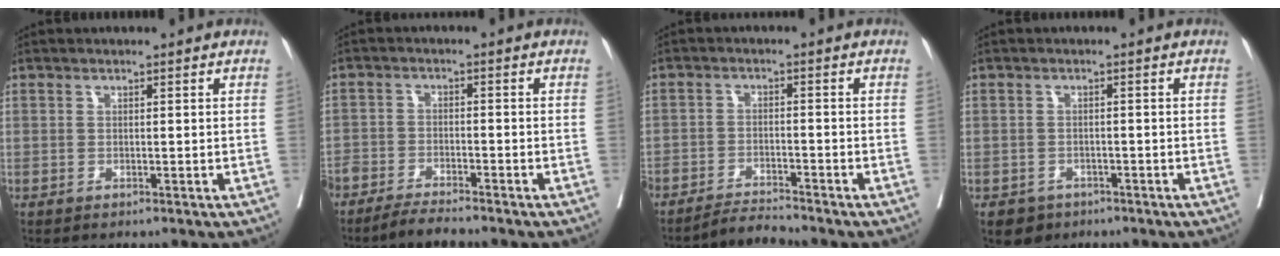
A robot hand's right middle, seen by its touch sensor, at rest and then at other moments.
{"total": 5.9, "force": [-5.4, 0.4, 2.4], "torque": [-0.034, -0.014, -0.095]}
{"total": 3.9, "force": [-3.7, -1.0, 0.2], "torque": [-0.003, -0.014, -0.066]}
{"total": 3.1, "force": [-2.0, 2.3, 0.5], "torque": [-0.008, 0.005, -0.029]}